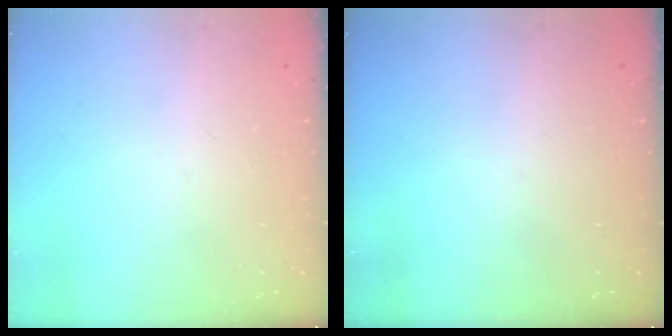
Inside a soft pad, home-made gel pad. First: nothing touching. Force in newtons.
{"total": 0.0}